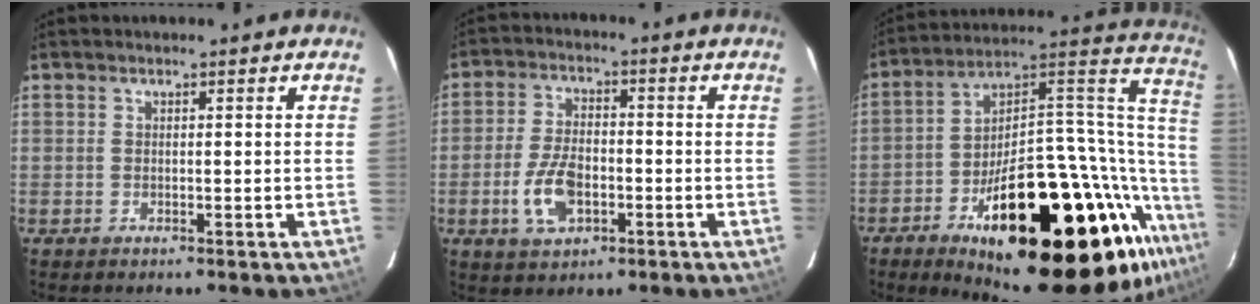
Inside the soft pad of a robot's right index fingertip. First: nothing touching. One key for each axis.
{"total": 9.0, "fx": -2.9, "fy": 5.0, "fz": 6.8, "tx": -0.143, "ty": 0.003, "tz": -0.048}
{"total": 37.1, "fx": -17.3, "fy": 12.0, "fz": 30.5, "tx": -0.408, "ty": 0.044, "tz": -0.263}